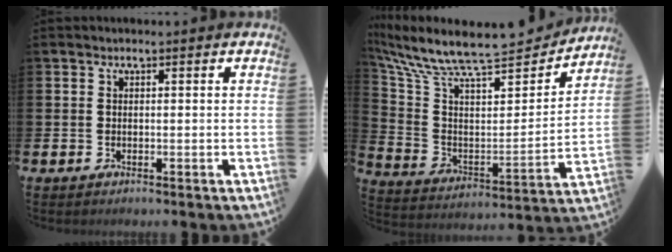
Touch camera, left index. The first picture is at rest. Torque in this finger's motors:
{"motor_torque": [0.45, -0.86, 1.00, 0.21]}